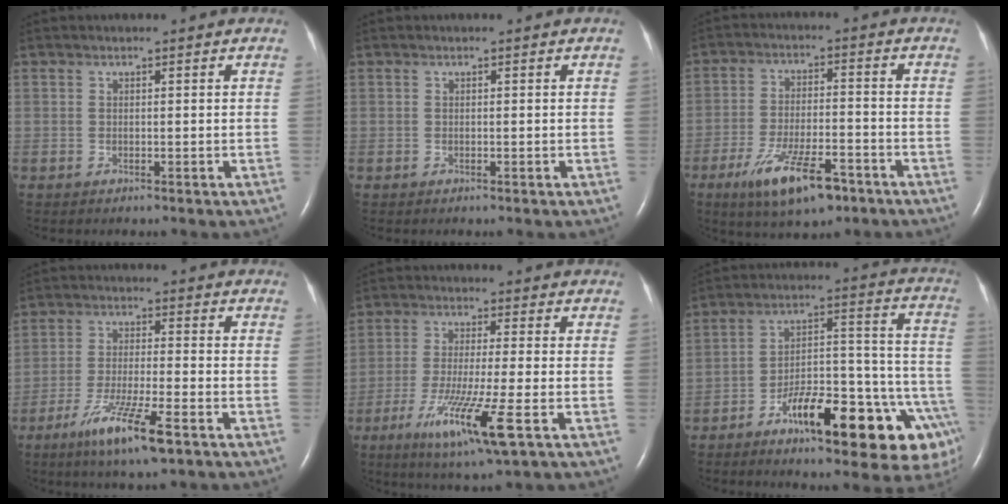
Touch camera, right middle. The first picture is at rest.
{"total": 0.0}
{"total": 11.2, "force": [-6.8, 3.2, 8.3], "torque": [-0.156, -0.015, -0.111]}
{"total": 10.0, "force": [-5.9, 0.6, 8.0], "torque": [-0.156, -0.023, -0.104]}
{"total": 11.3, "force": [-5.1, -0.1, 10.0], "torque": [-0.195, -0.035, -0.088]}
{"total": 22.6, "force": [-12.3, 5.2, 18.3], "torque": [-0.173, 0.044, -0.173]}